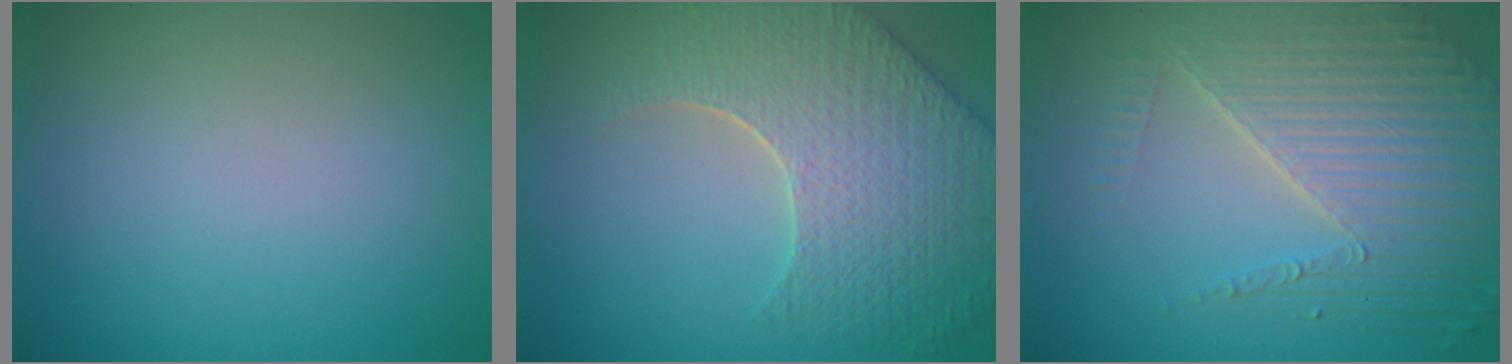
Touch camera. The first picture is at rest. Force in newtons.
{"total": 8.9, "press": 6.4, "slide": 6.3}
{"total": 6.9, "press": 5.0, "slide": 4.8}